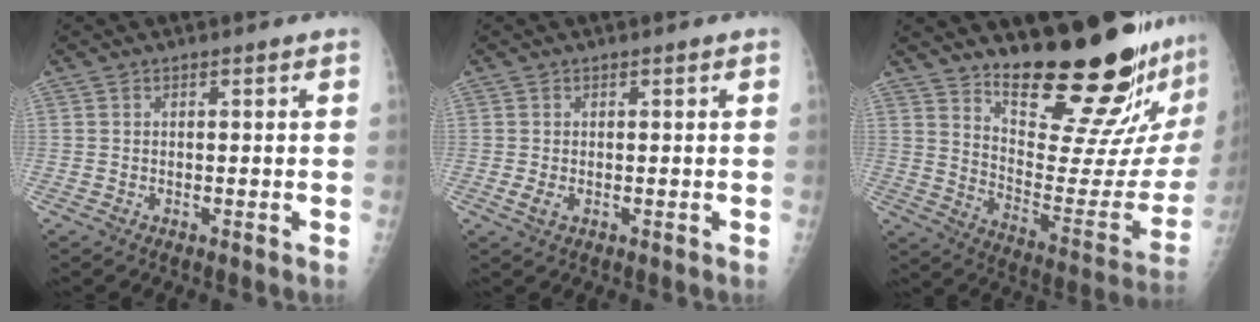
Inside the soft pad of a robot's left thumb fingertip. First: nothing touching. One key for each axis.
{"total": 1.9, "fx": -0.1, "fy": 0.9, "fz": 1.6, "tx": -0.036, "ty": 0.004, "tz": 0.004}
{"total": 23.8, "fx": 20.2, "fy": 3.7, "fz": 12.0, "tx": -0.147, "ty": -0.187, "tz": 0.290}